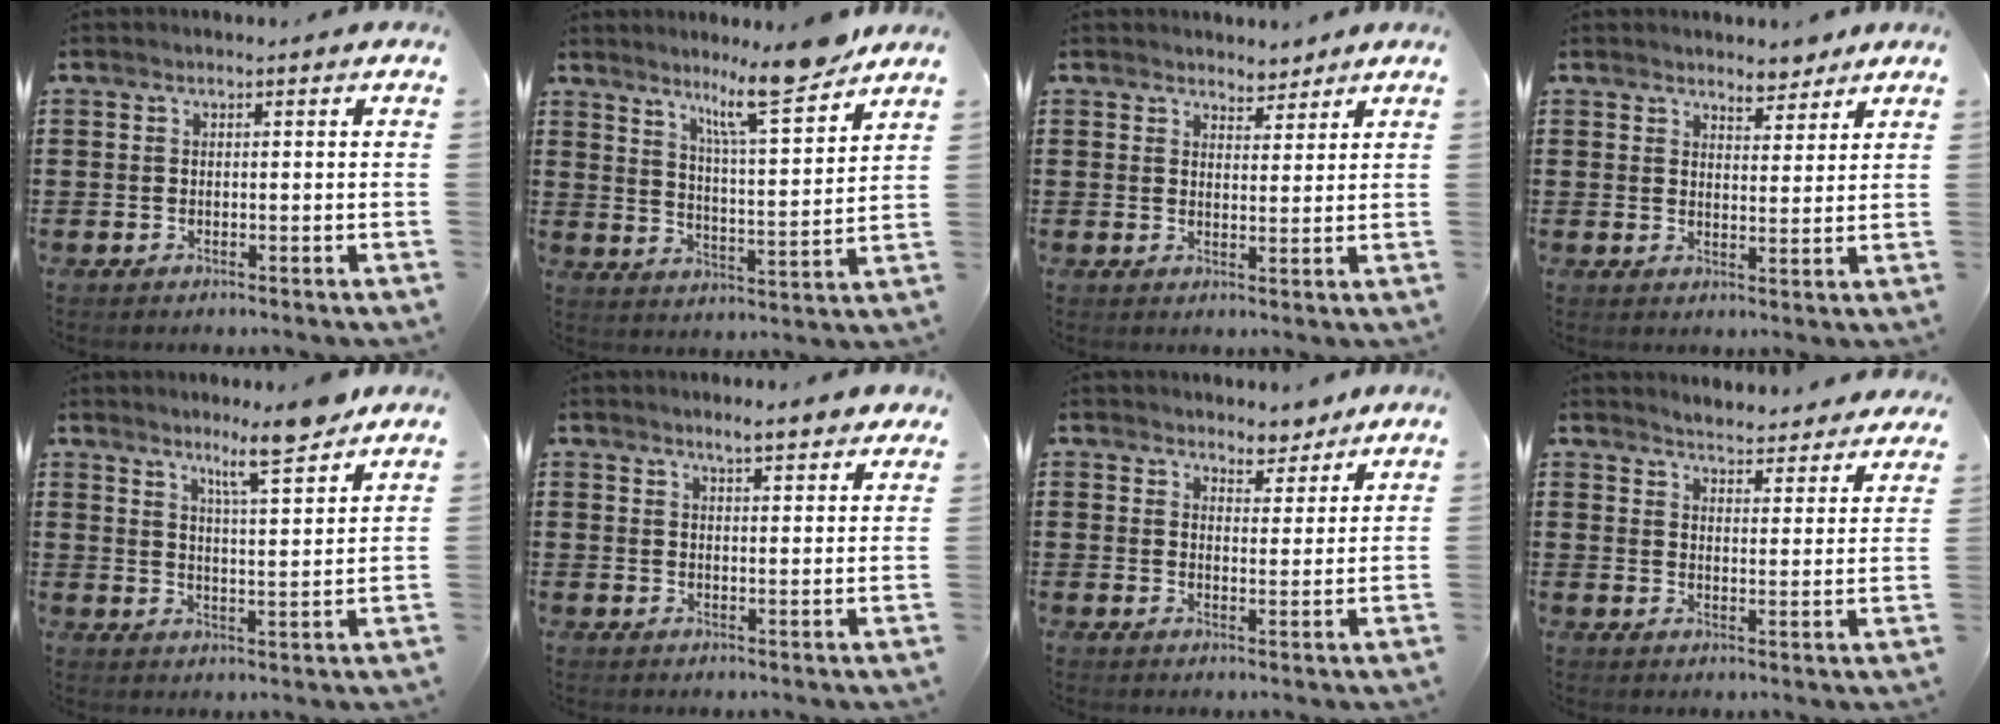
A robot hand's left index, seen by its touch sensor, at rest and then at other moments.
{"total": 10.4, "force": [8.5, 0.7, 5.9], "torque": [-0.107, -0.047, 0.142]}
{"total": 3.0, "force": [2.8, 1.1, 0.0], "torque": [-0.011, -0.001, 0.054]}
{"total": 3.8, "force": [3.6, 1.2, 0.7], "torque": [-0.016, -0.007, 0.067]}
{"total": 7.8, "force": [6.4, 0.3, 4.4], "torque": [-0.079, -0.031, 0.107]}
{"total": 3.4, "force": [3.2, 0.2, 1.1], "torque": [-0.031, -0.003, 0.057]}
{"total": 4.0, "force": [3.8, 1.2, 0.2], "torque": [-0.011, -0.013, 0.070]}
{"total": 3.8, "force": [3.8, -0.3, -0.2], "torque": [-0.016, -0.025, 0.064]}